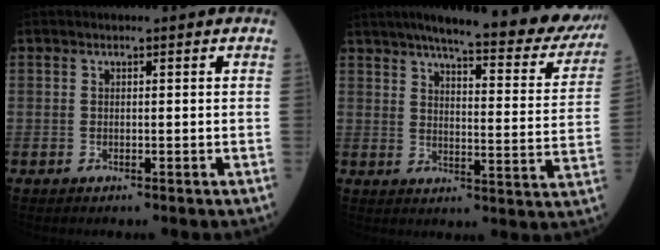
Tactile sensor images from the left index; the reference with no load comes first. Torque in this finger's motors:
{"motor_torque": [0.43, -0.85, 0.97, 0.20]}